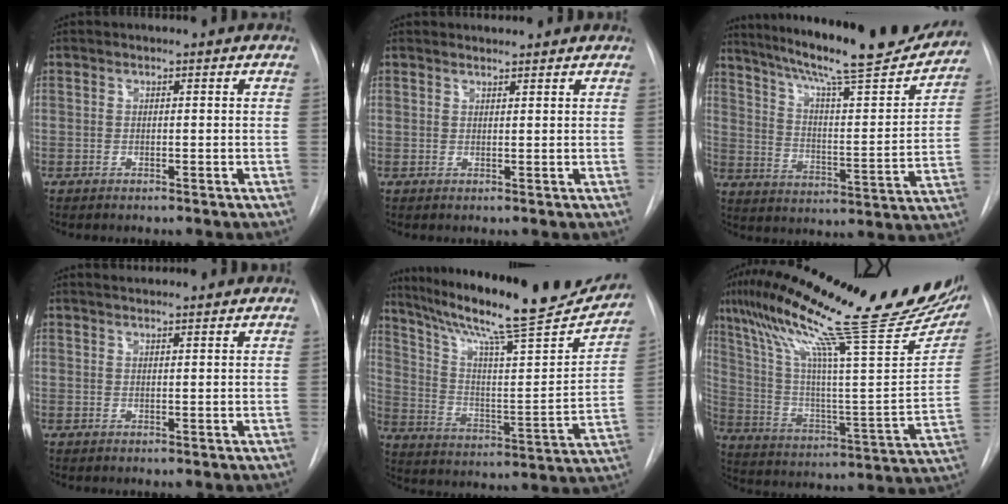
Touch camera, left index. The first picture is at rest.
{"total": 2.2, "force": [2.2, 0.3, 0.0], "torque": [-0.008, 0.013, 0.033]}
{"total": 24.5, "force": [21.7, 2.2, 11.3], "torque": [-0.187, -0.042, 0.302]}
{"total": 4.3, "force": [4.1, 0.4, 1.3], "torque": [-0.021, 0.025, 0.054]}
{"total": 26.7, "force": [22.9, 2.1, 13.6], "torque": [-0.228, -0.043, 0.331]}
{"total": 32.7, "force": [24.4, 2.8, 21.6], "torque": [-0.346, -0.016, 0.355]}